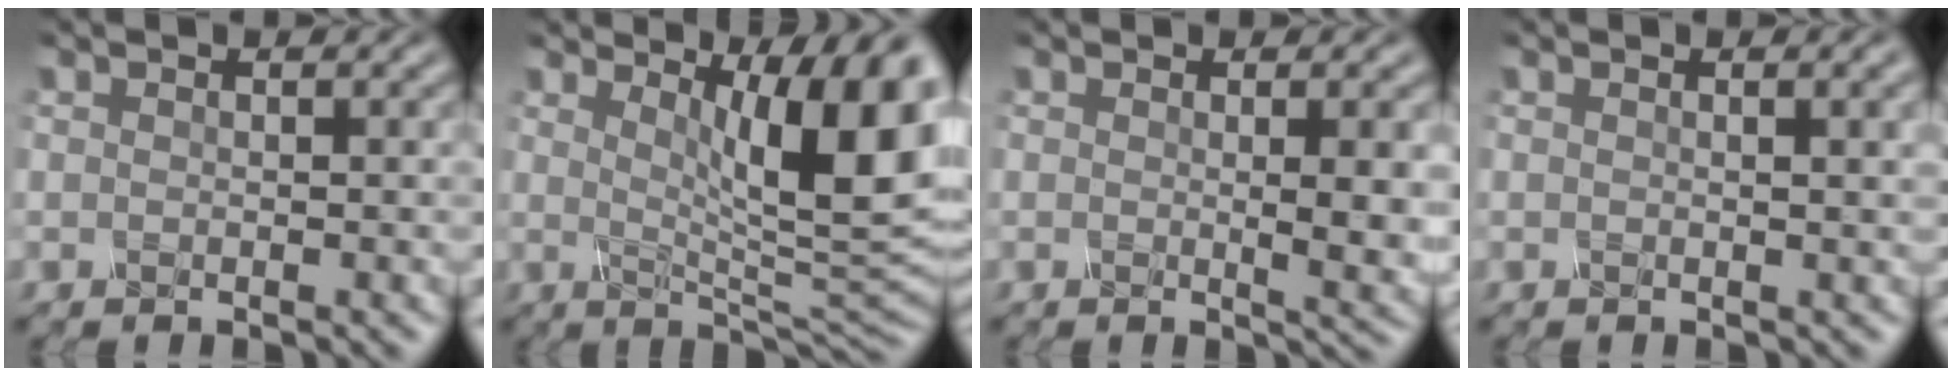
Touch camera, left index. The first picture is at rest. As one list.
[{"total": 11.3, "force": [3.5, 2.7, 10.4], "torque": [-0.123, -0.007, 0.056]}, {"total": 3.8, "force": [0.3, 0.9, 3.7], "torque": [-0.046, -0.005, 0.005]}, {"total": 2.7, "force": [0.7, 0.9, 2.4], "torque": [-0.021, 0.006, 0.004]}]